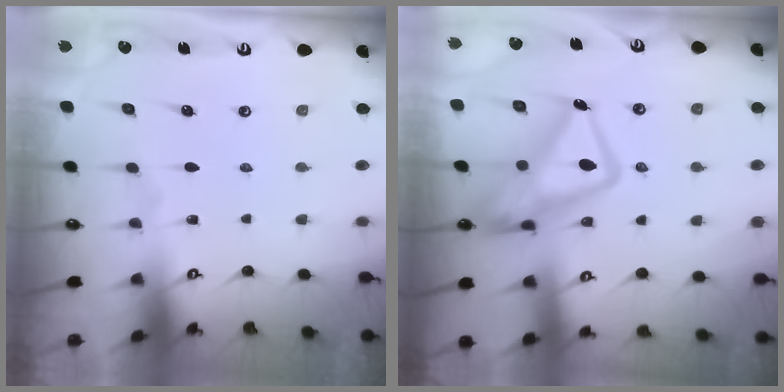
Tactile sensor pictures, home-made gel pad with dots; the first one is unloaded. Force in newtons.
{"total": 17.3, "press": 17.2, "slide": 1.7}